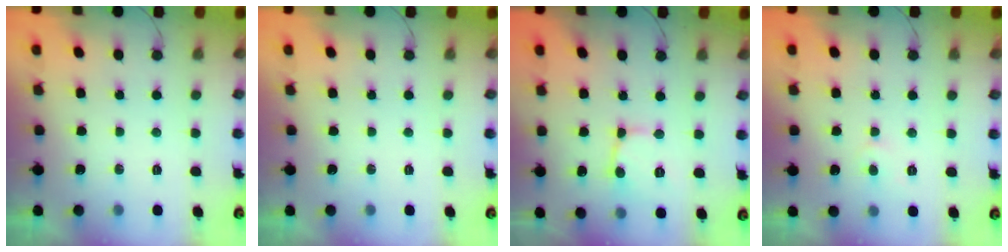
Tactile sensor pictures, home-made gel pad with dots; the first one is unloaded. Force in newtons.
{"total": 0.0}
{"total": 3.5, "press": 3.4, "slide": 0.5}
{"total": 2.3, "press": 2.3, "slide": 0.1}